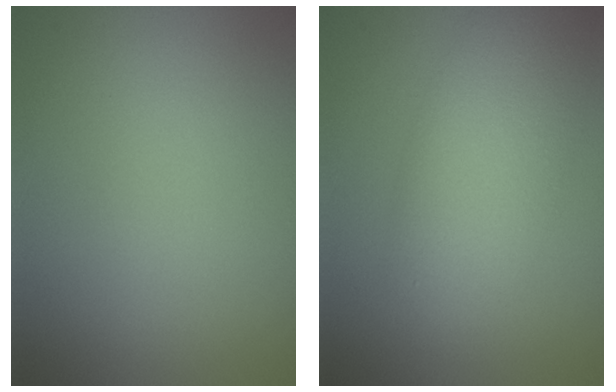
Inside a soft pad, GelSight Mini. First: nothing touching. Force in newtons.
{"total": 5.5, "press": 5.5, "slide": 0.2}